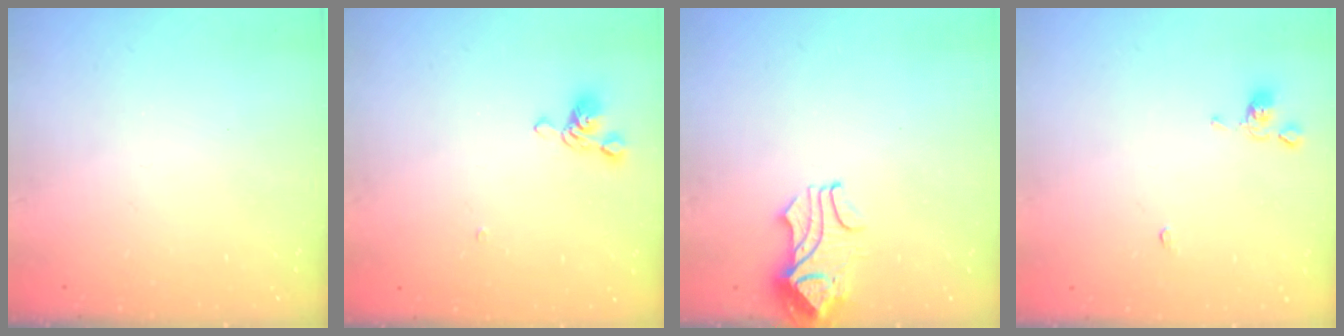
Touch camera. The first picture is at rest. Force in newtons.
{"total": 5.4, "press": 5.4, "slide": 0.5}
{"total": 2.1, "press": 2.0, "slide": 0.7}
{"total": 0.6, "press": 0.4, "slide": 0.4}